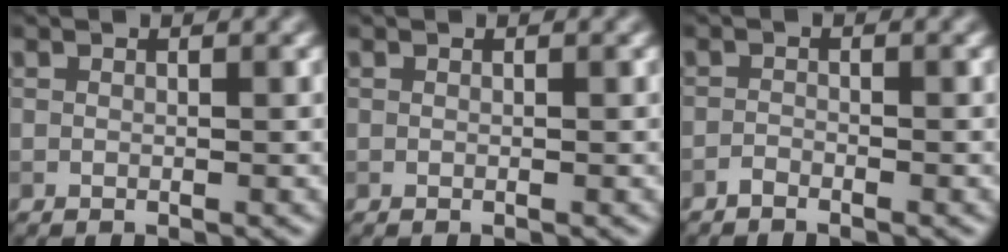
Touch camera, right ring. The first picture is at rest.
{"total": 0.0}
{"total": 0.8, "force": [-0.8, 0.2, 0.2], "torque": [-0.003, 0.000, -0.018]}